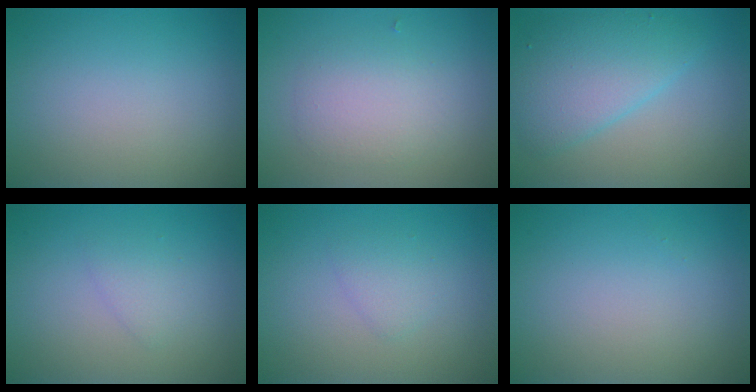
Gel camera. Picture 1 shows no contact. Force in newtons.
{"total": 3.0, "press": 3.0, "slide": 0.1}
{"total": 5.2, "press": 5.2, "slide": 0.2}
{"total": 1.3, "press": 1.3, "slide": 0.1}
{"total": 1.4, "press": 1.4, "slide": 0.0}
{"total": 0.0}